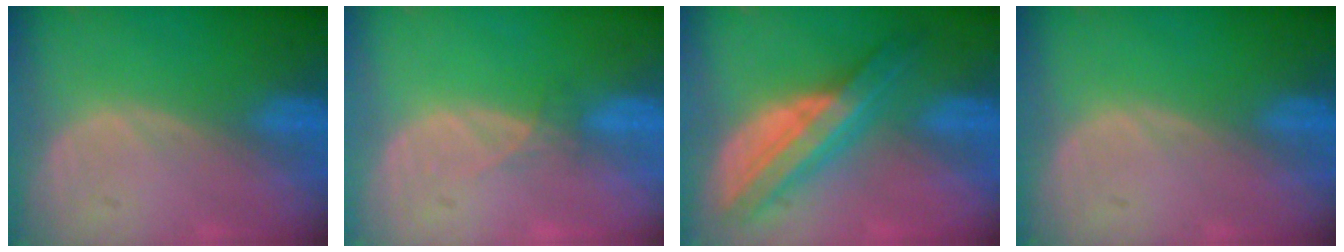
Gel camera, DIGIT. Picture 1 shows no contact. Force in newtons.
{"total": 1.1, "press": 1.1, "slide": 0.2}
{"total": 8.6, "press": 8.6, "slide": 0.5}
{"total": 0.0}